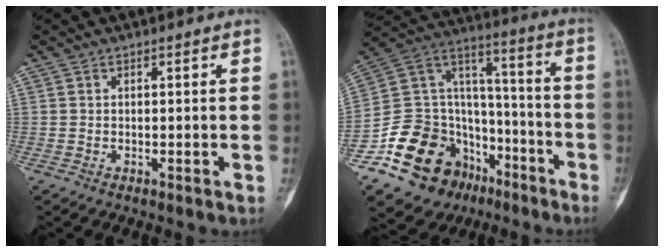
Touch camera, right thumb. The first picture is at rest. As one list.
[{"total": 24.4, "force": [-13.1, 17.3, 11.2], "torque": [-0.166, 0.126, -0.207]}]